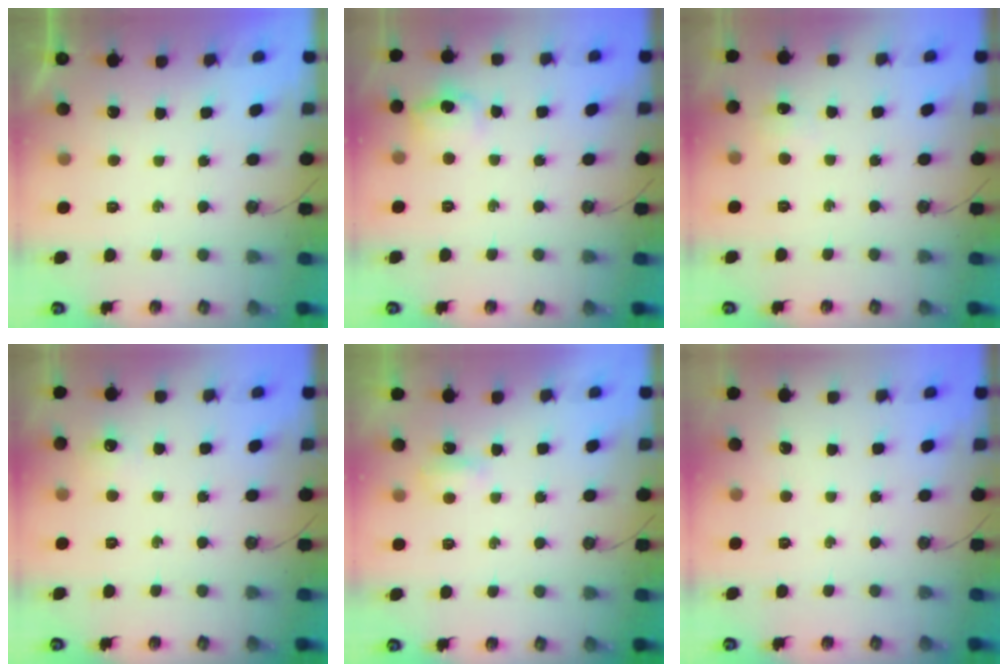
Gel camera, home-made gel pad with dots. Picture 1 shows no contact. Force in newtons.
{"total": 9.0, "press": 9.0, "slide": 0.9}
{"total": 5.1, "press": 5.1, "slide": 0.7}
{"total": 5.6, "press": 5.6, "slide": 0.8}
{"total": 2.9, "press": 2.8, "slide": 0.6}
{"total": 0.0}